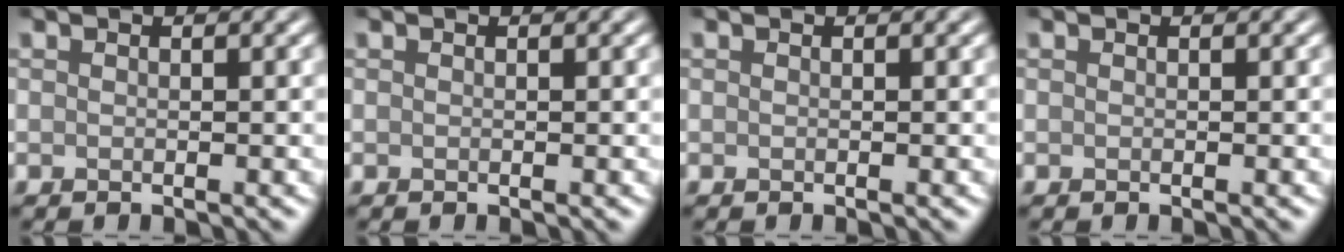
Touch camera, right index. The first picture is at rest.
{"total": 0.0}
{"total": 0.0}
{"total": 0.0}